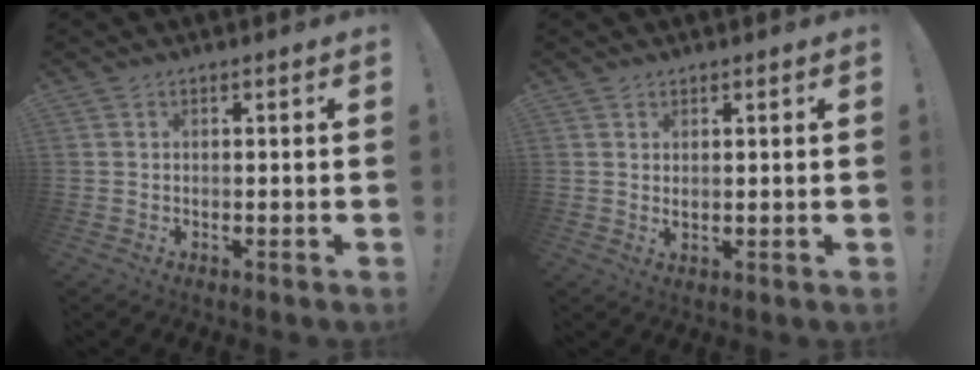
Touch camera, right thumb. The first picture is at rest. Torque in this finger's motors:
{"motor_torque": [-0.18, 0.23, -0.22, 0.30, -0.06]}